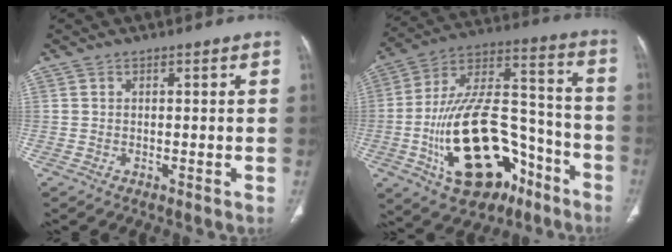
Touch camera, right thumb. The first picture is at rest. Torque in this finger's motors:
{"motor_torque": [2.70, 2.31, 2.23, -0.54, 0.65]}